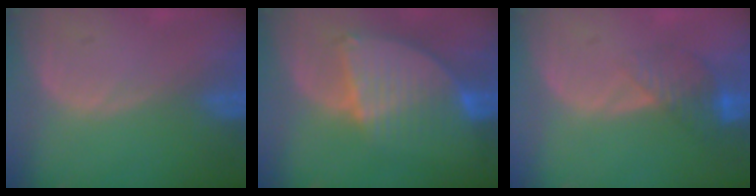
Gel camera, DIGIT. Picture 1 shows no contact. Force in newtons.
{"total": 8.5, "press": 7.5, "slide": 4.1}
{"total": 4.3, "press": 3.8, "slide": 2.1}